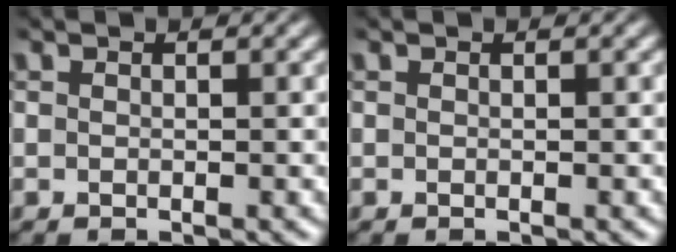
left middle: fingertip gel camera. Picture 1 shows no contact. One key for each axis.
{"total": 0.0}